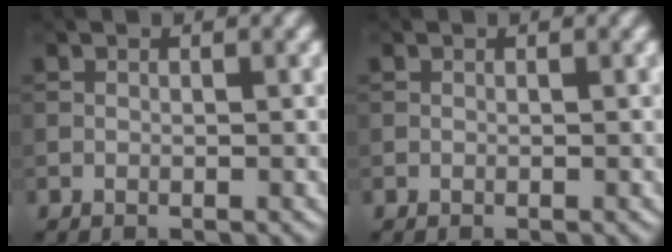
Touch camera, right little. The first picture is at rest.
{"total": 0.0}